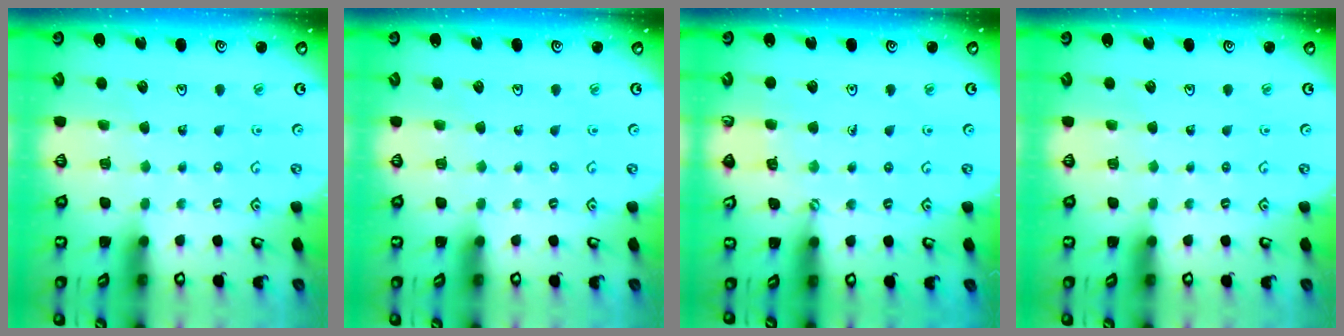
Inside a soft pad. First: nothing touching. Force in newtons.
{"total": 0.0}
{"total": 2.3, "press": 2.2, "slide": 0.3}
{"total": 0.0}